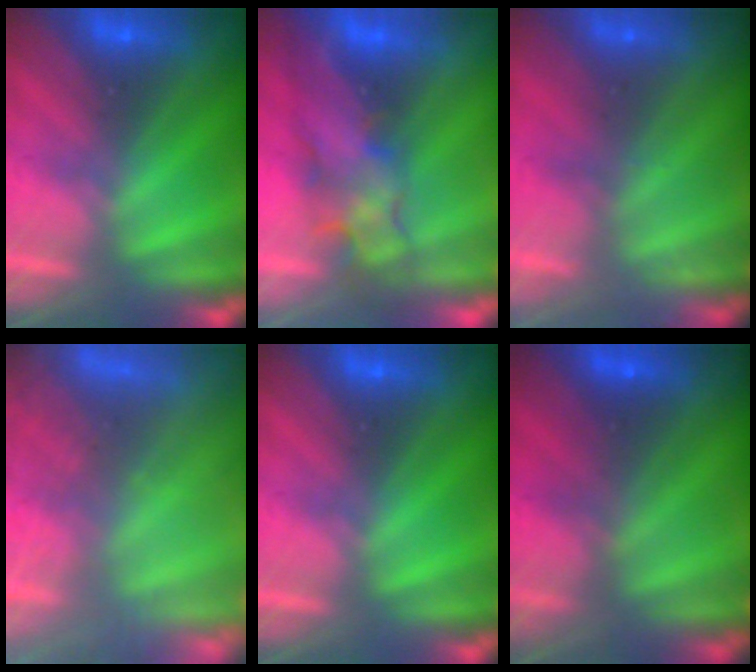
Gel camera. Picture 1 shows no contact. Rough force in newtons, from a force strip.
{"total": 3.8}
{"total": 2.3}
{"total": 7.6}
{"total": 0.0}
{"total": 2.8}